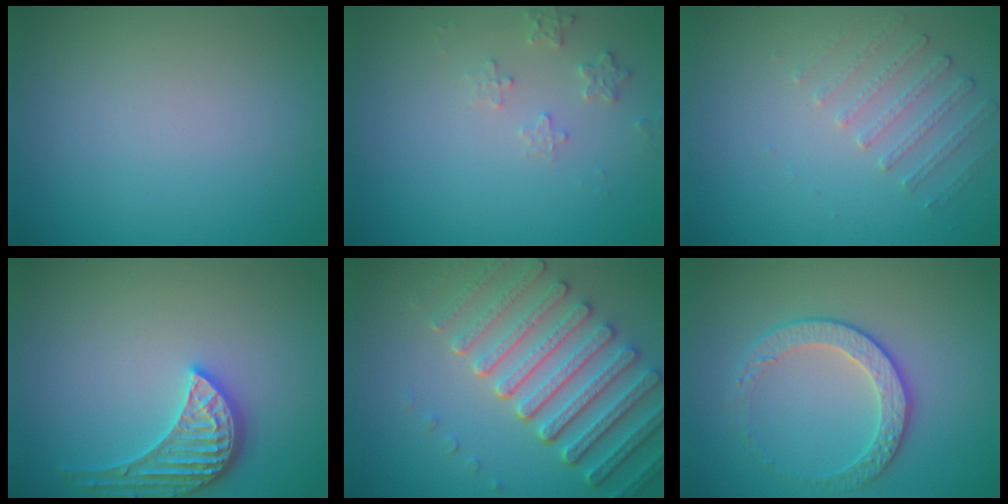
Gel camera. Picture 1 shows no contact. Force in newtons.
{"total": 1.6, "press": 1.6, "slide": 0.4}
{"total": 1.7, "press": 1.2, "slide": 1.2}
{"total": 3.5, "press": 3.3, "slide": 1.0}
{"total": 7.0, "press": 5.5, "slide": 4.4}
{"total": 2.8, "press": 2.4, "slide": 1.4}